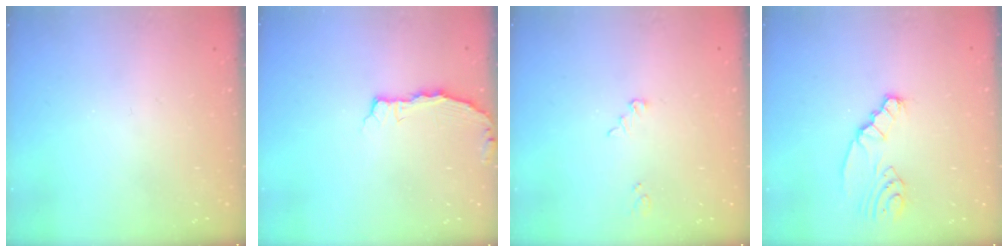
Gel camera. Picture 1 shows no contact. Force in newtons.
{"total": 2.9, "press": 2.9, "slide": 0.3}
{"total": 2.5, "press": 2.5, "slide": 0.2}
{"total": 2.4, "press": 2.4, "slide": 0.4}